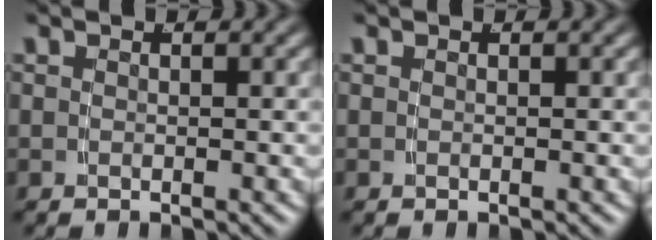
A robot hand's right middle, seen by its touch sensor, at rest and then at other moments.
{"total": 0.0}